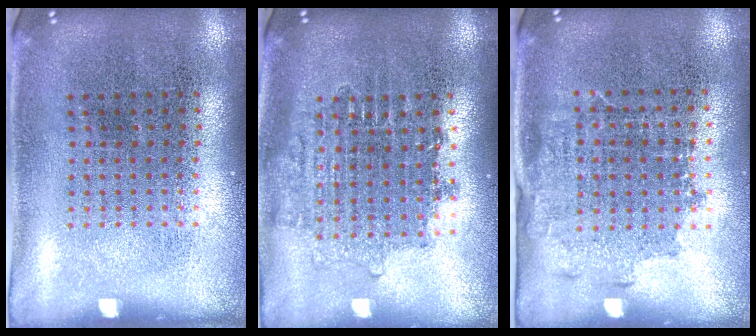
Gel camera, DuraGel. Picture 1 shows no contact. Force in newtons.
{"total": 1.6, "press": 1.3, "slide": 0.9}
{"total": 1.4, "press": 1.2, "slide": 0.7}